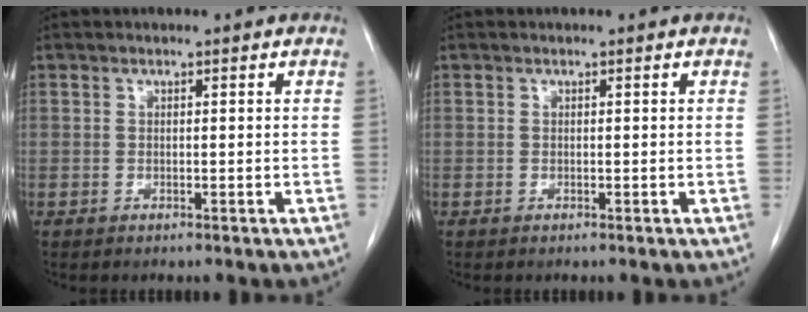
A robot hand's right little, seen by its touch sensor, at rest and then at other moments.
{"total": 0.0}